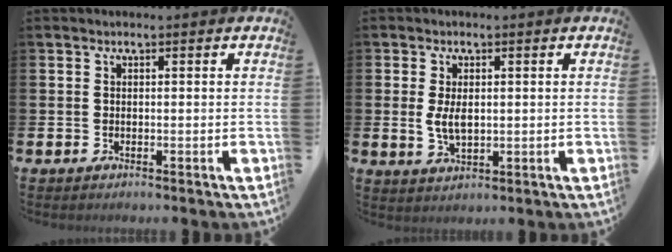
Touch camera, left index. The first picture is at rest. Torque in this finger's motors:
{"motor_torque": [0.82, 0.15, 0.15, 0.05]}